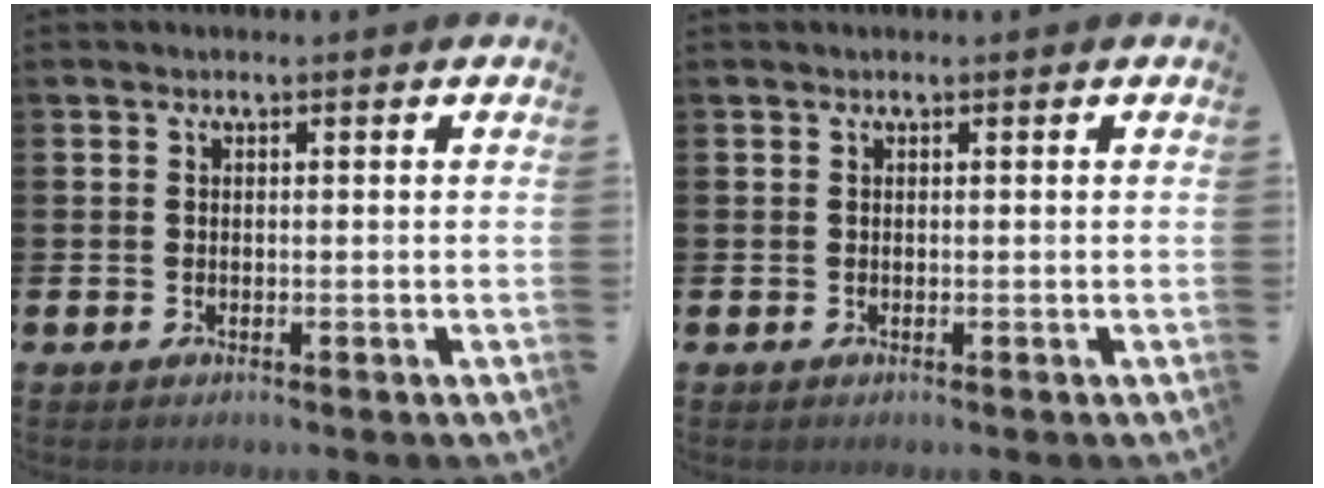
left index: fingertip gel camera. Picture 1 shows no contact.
{"total": 0.0}